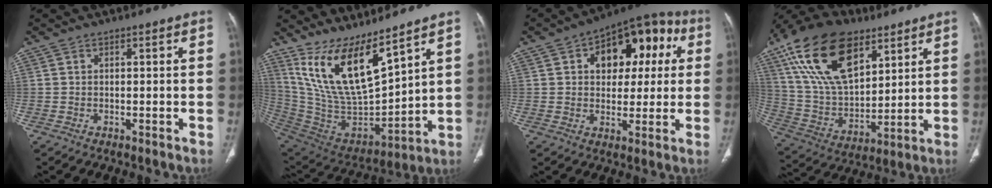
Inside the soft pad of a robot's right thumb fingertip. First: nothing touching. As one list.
[{"total": 18.0, "force": [12.8, 4.5, 11.8], "torque": [-0.194, -0.079, 0.268]}, {"total": 16.9, "force": [4.8, 10.3, 12.5], "torque": [-0.113, 0.026, 0.064]}, {"total": 23.9, "force": [12.0, 12.8, 16.2], "torque": [-0.290, -0.028, 0.223]}]